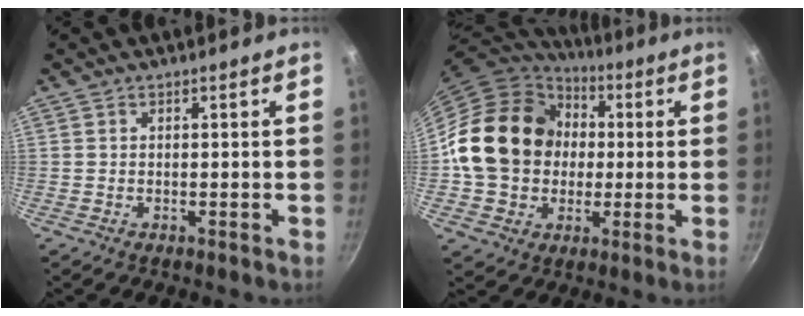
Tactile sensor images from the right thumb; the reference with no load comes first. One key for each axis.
{"total": 19.8, "fx": 1.3, "fy": 16.5, "fz": 11.0, "tx": -0.168, "ty": 0.028, "tz": 0.022}